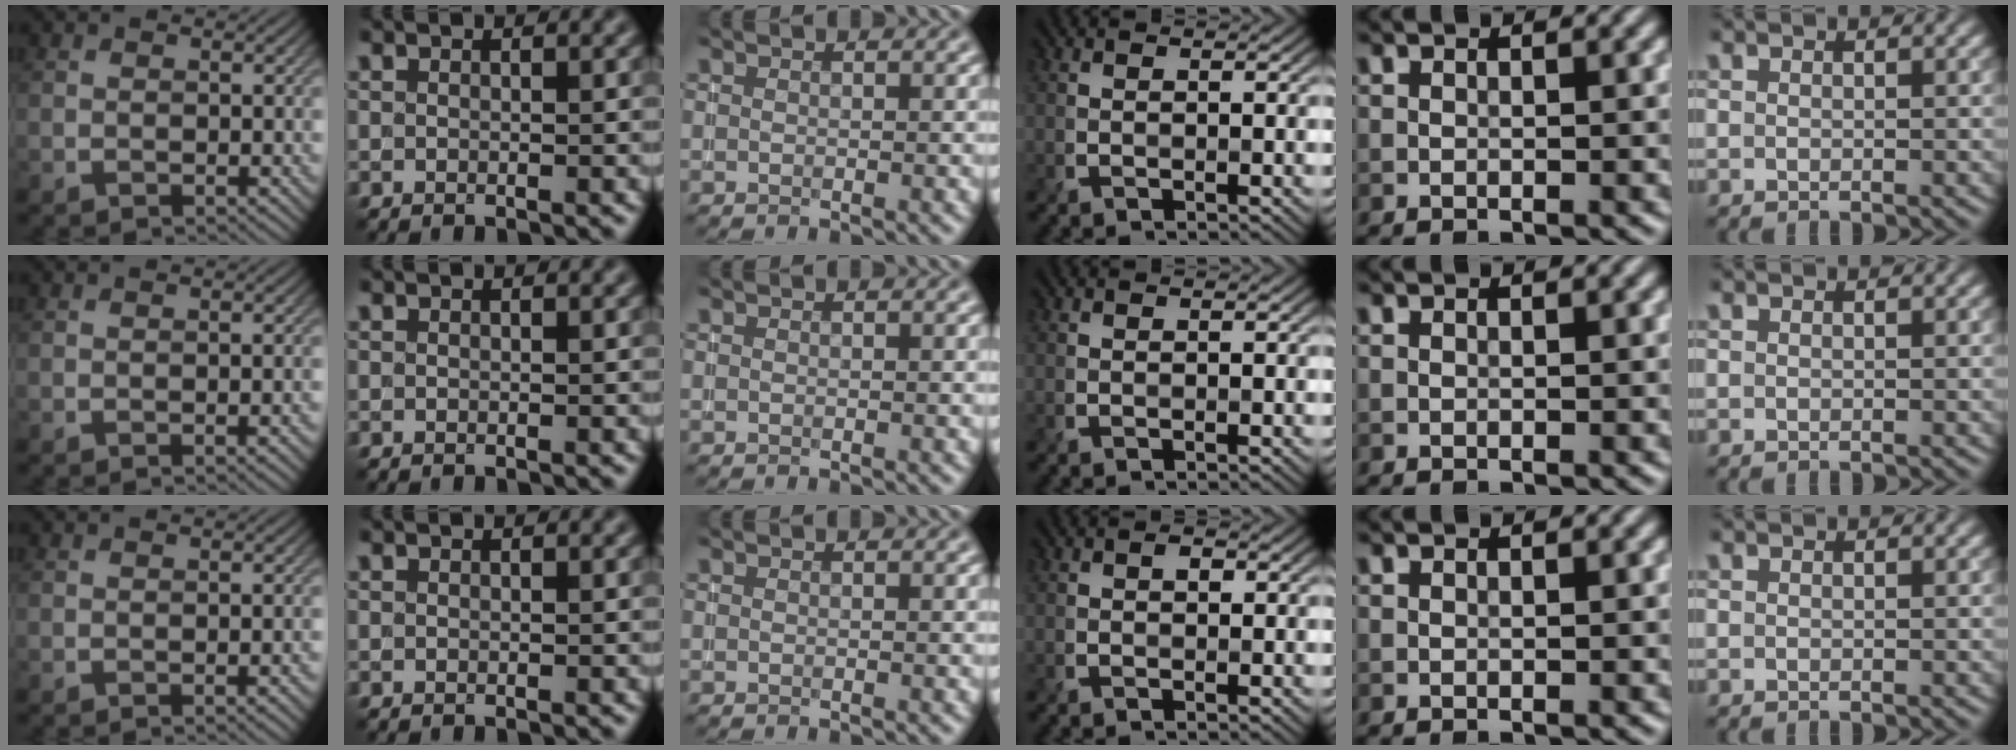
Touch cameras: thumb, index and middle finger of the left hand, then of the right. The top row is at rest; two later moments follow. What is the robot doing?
{"motion": "insert", "object": "backpack"}